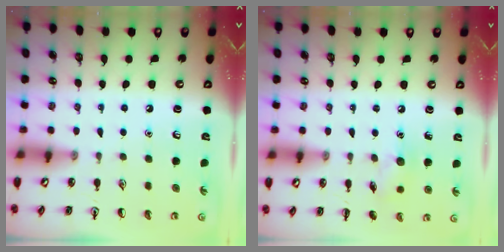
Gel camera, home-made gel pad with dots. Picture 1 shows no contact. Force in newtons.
{"total": 7.8, "press": 7.6, "slide": 1.5}